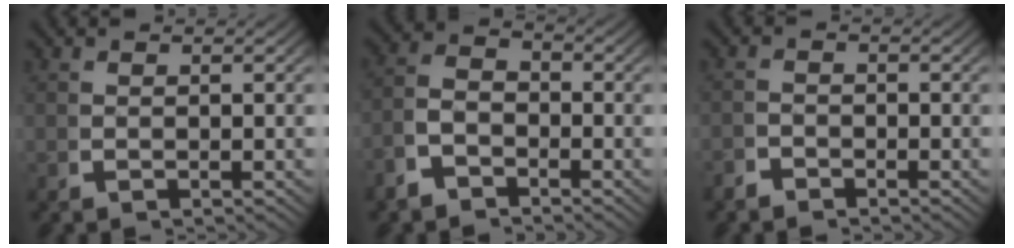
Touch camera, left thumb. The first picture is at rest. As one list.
[{"total": 4.0, "force": [-1.6, 2.8, 2.3], "torque": [-0.046, -0.014, -0.028]}, {"total": 1.5, "force": [-1.4, 0.5, 0.0], "torque": [0.005, -0.007, -0.029]}]